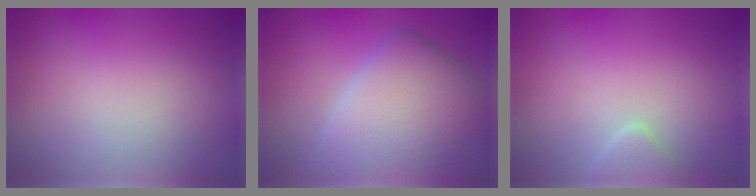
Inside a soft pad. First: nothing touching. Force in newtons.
{"total": 8.5, "press": 8.5, "slide": 0.3}
{"total": 1.5, "press": 1.5, "slide": 0.1}